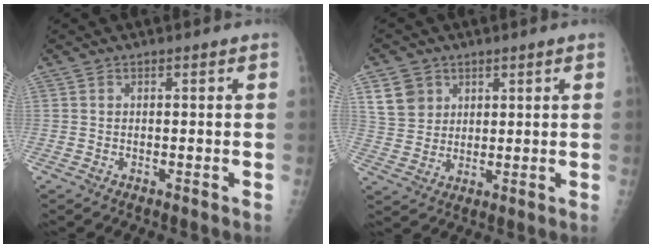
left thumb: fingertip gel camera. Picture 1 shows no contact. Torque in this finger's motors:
{"motor_torque": [0.48, 0.40, 0.00, -0.02, 0.03]}